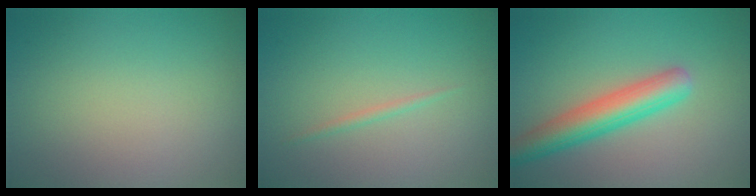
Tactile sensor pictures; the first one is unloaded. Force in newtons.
{"total": 0.6, "press": 0.6, "slide": 0.0}
{"total": 4.7, "press": 4.7, "slide": 0.3}